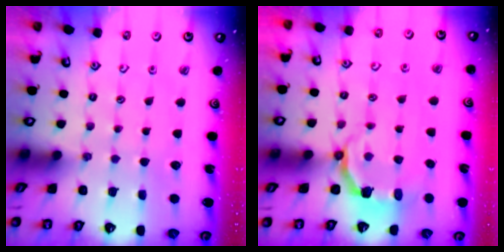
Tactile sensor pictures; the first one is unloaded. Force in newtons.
{"total": 4.5, "press": 2.7, "slide": 3.6}